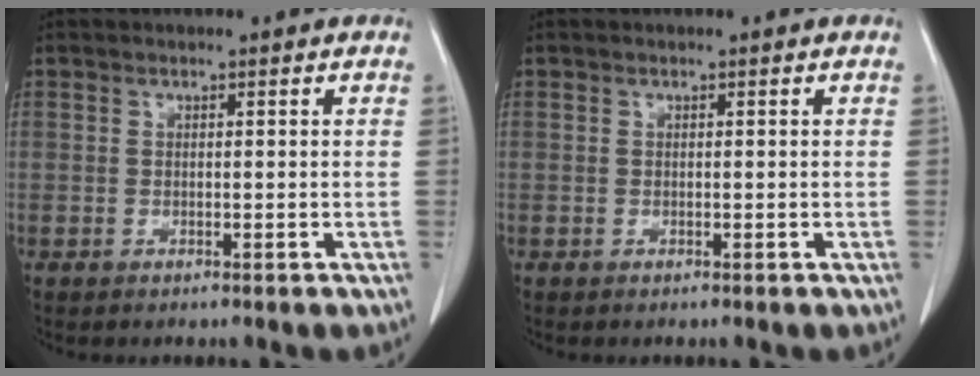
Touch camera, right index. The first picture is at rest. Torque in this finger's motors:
{"motor_torque": [-0.02, 0.02, 0.00, 0.00]}